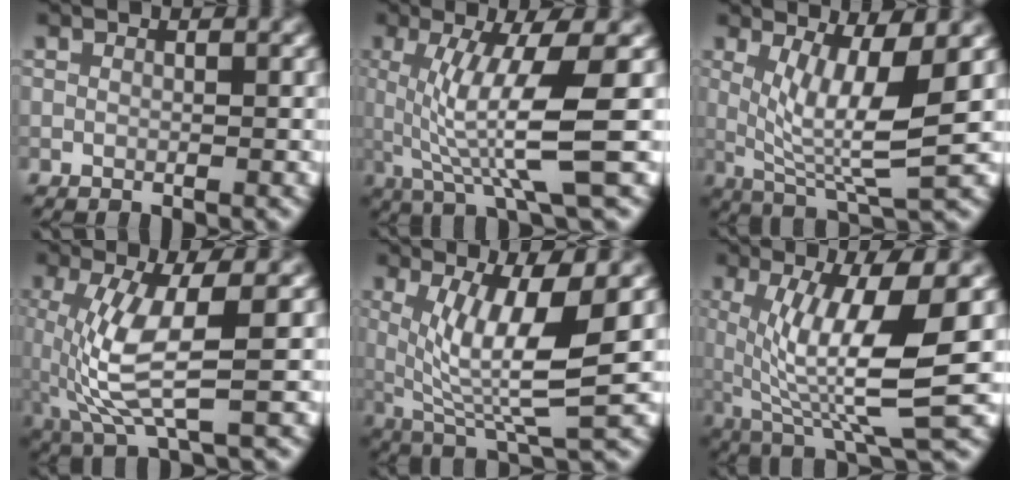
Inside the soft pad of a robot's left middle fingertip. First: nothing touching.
{"total": 7.4, "force": [0.2, 1.2, 7.3], "torque": [-0.125, -0.003, 0.010]}
{"total": 7.2, "force": [0.9, 1.6, 7.0], "torque": [-0.123, -0.012, 0.026]}
{"total": 6.9, "force": [-0.2, 1.9, 6.6], "torque": [-0.158, -0.009, 0.005]}
{"total": 8.3, "force": [1.0, 2.0, 8.0], "torque": [-0.142, -0.012, 0.025]}
{"total": 10.0, "force": [0.5, 2.2, 9.7], "torque": [-0.168, -0.009, 0.016]}